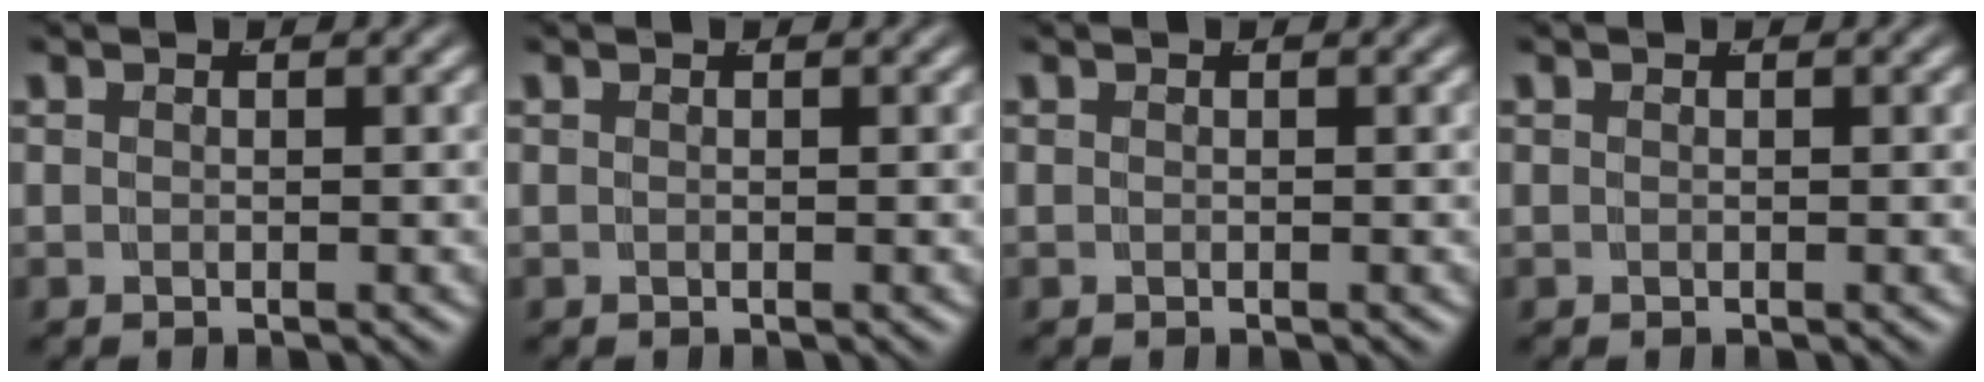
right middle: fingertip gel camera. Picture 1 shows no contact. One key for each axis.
{"total": 0.0}
{"total": 0.0}
{"total": 0.0}